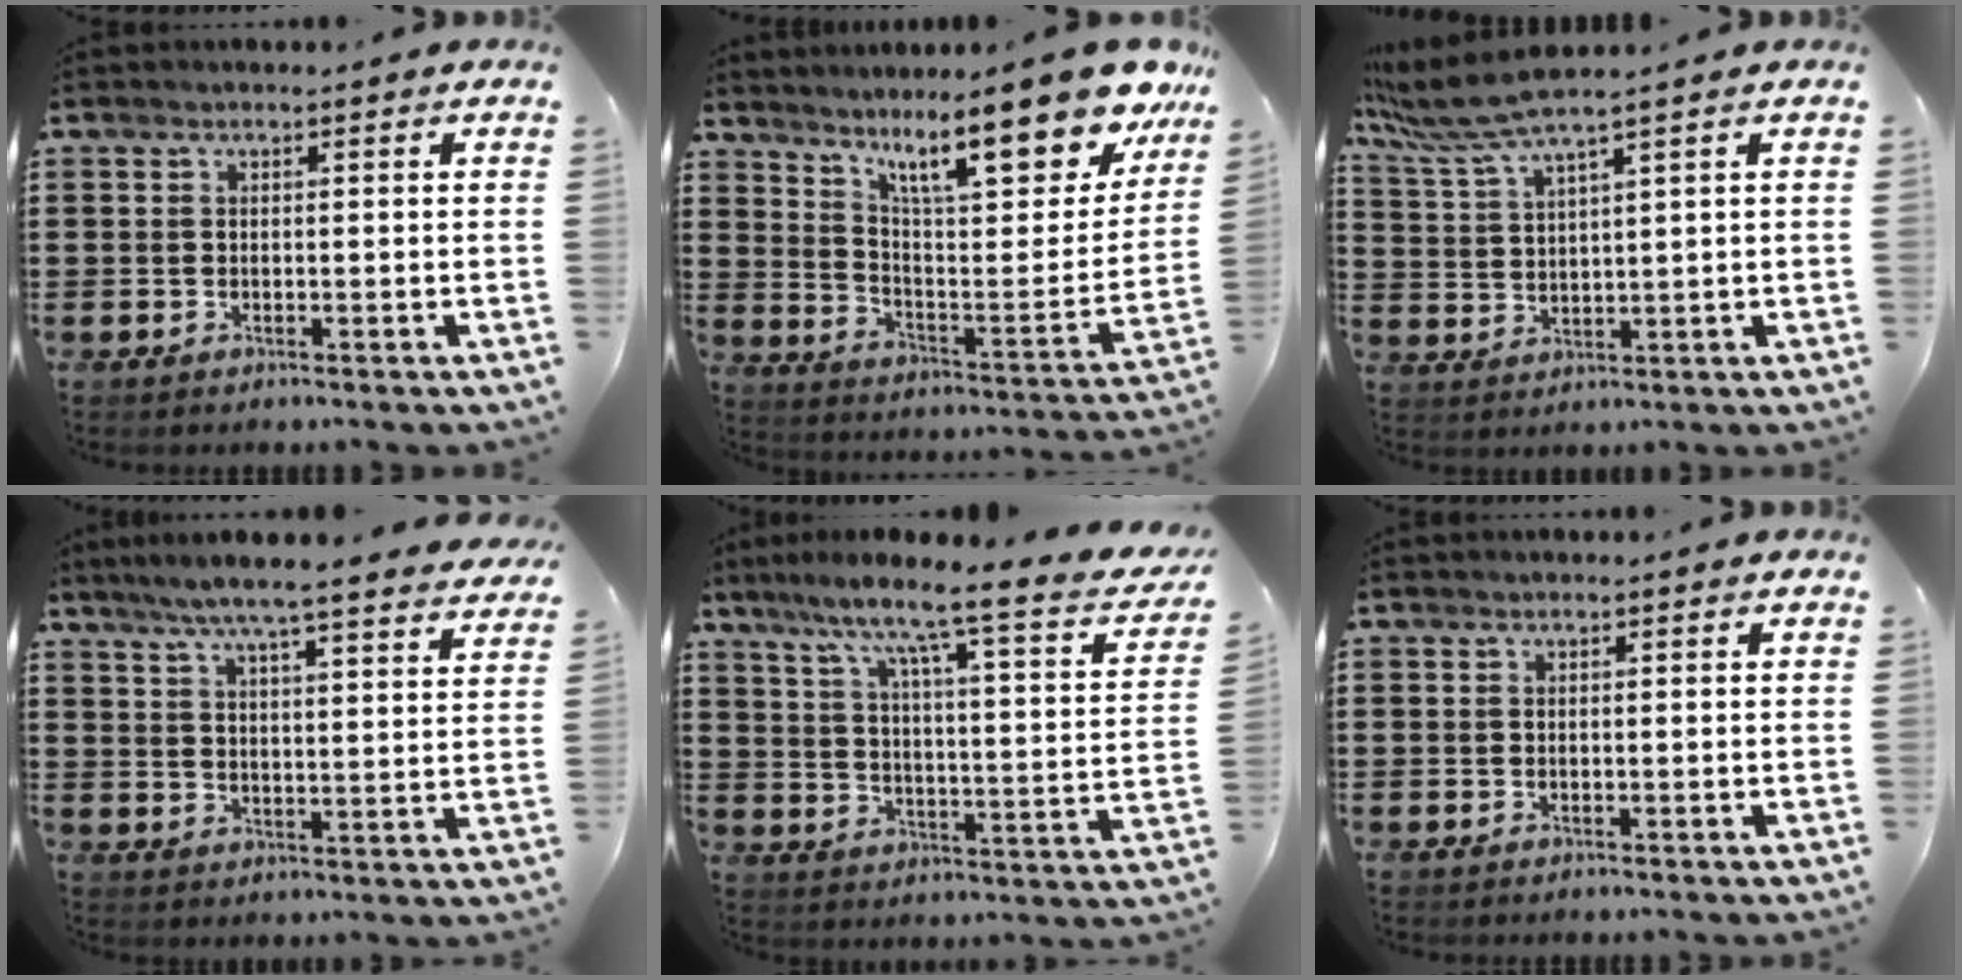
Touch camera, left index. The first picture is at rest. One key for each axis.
{"total": 15.3, "fx": 11.3, "fy": 2.6, "fz": 10.0, "tx": -0.175, "ty": -0.067, "tz": 0.184}
{"total": 6.5, "fx": 5.0, "fy": 0.3, "fz": 4.1, "tx": -0.107, "ty": -0.017, "tz": 0.085}
{"total": 6.4, "fx": 5.7, "fy": -0.4, "fz": 2.8, "tx": -0.077, "ty": -0.031, "tz": 0.096}
{"total": 7.4, "fx": 6.1, "fy": -0.5, "fz": 4.2, "tx": -0.094, "ty": -0.062, "tz": 0.084}
{"total": 0.0}